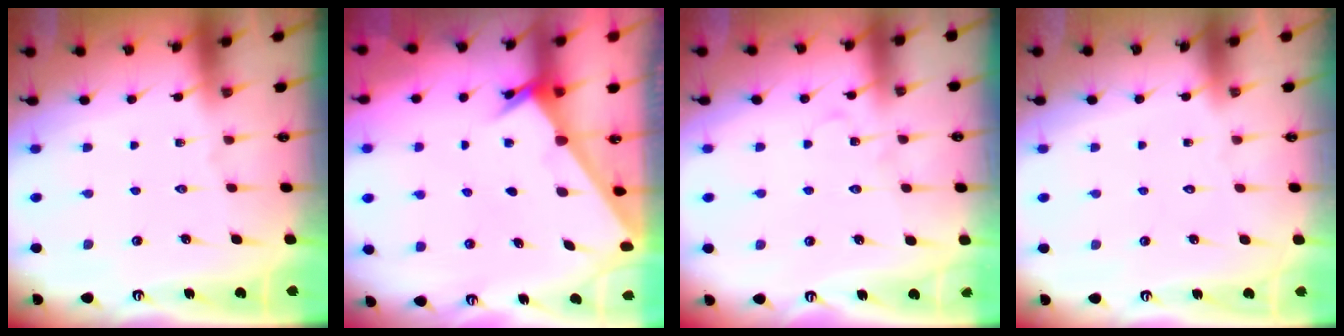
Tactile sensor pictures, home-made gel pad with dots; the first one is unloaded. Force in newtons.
{"total": 2.1, "press": 2.1, "slide": 0.2}
{"total": 6.6, "press": 6.6, "slide": 0.4}
{"total": 1.8, "press": 1.8, "slide": 0.1}